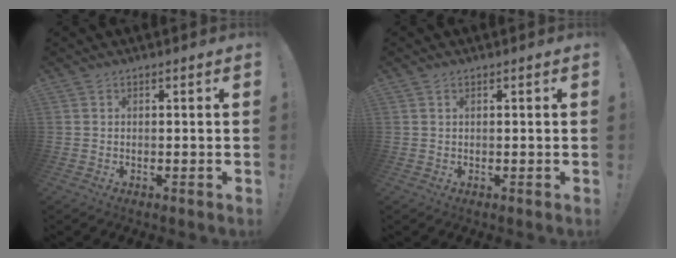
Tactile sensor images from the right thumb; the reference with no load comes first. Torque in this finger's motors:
{"motor_torque": [-0.18, -0.32, 0.21, 0.01, 0.00]}